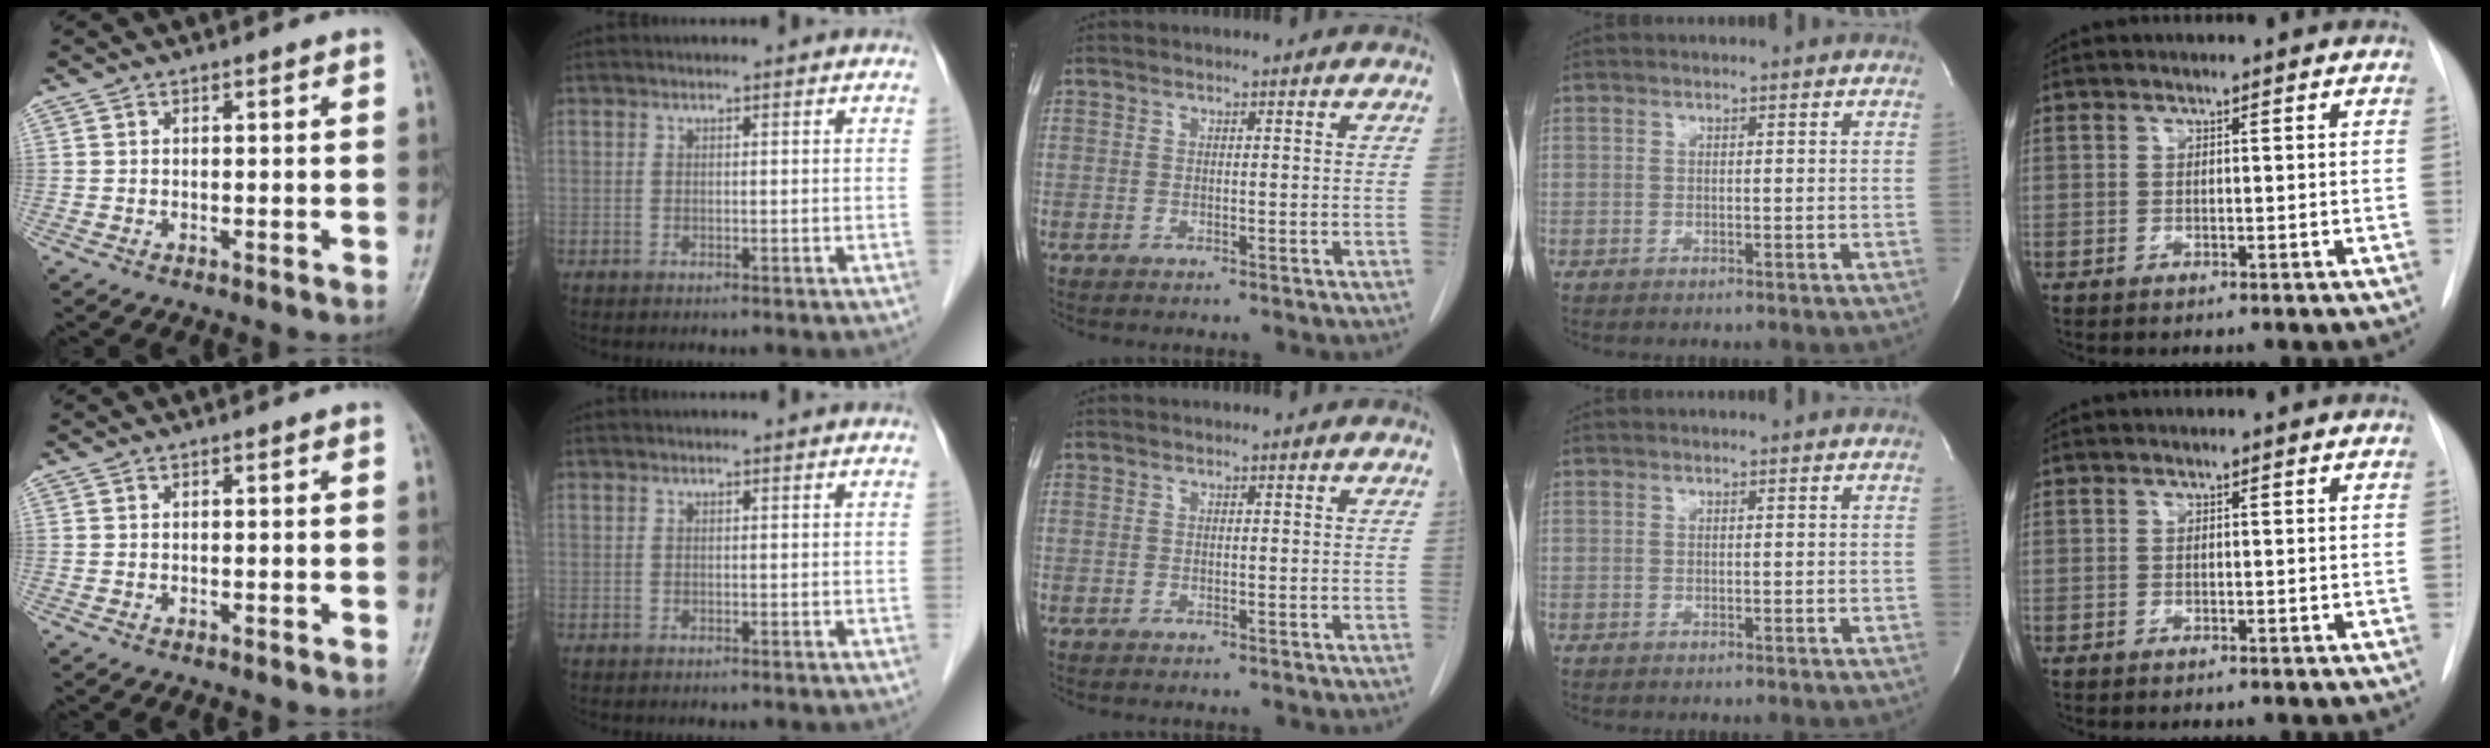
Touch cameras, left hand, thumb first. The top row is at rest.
{}